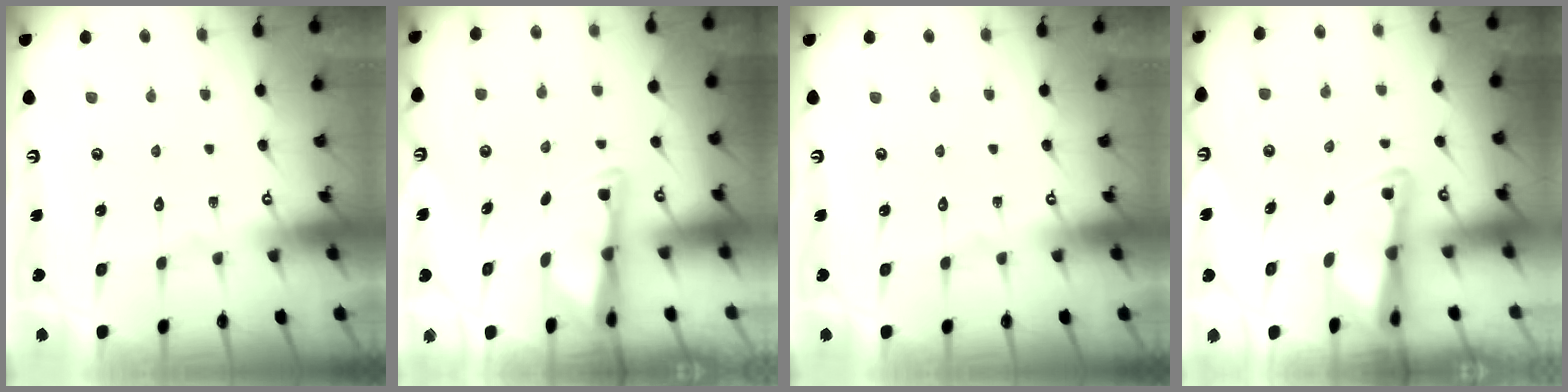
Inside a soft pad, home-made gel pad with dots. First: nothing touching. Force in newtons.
{"total": 3.1, "press": 3.0, "slide": 0.5}
{"total": 0.0}
{"total": 2.2, "press": 2.2, "slide": 0.4}